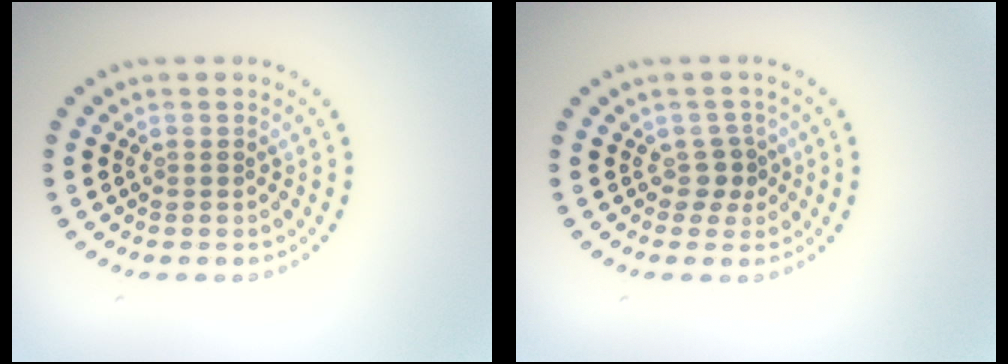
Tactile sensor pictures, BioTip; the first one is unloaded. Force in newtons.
{"total": 1.6, "press": 1.1, "slide": 1.2}